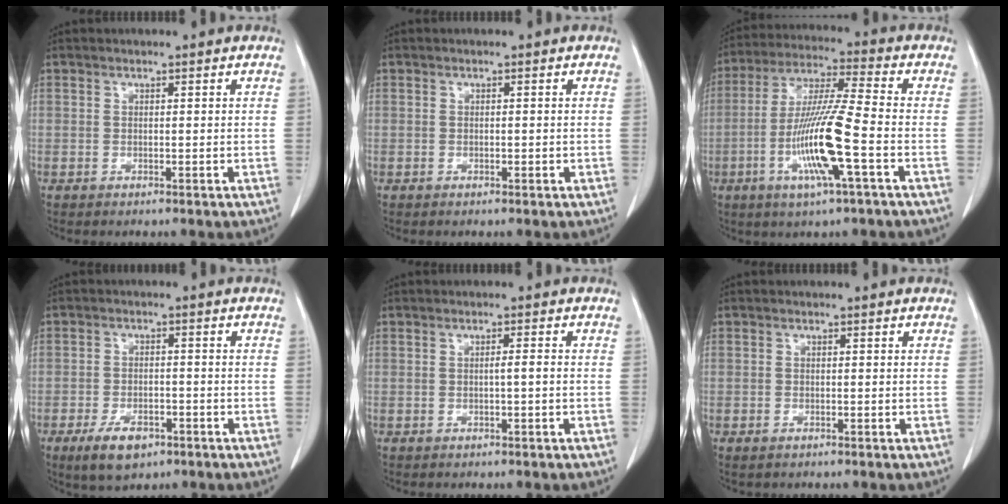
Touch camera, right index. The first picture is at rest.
{"total": 1.0, "force": [-0.2, 0.6, 0.8], "torque": [-0.022, 0.001, 0.001]}
{"total": 14.6, "force": [-4.4, 0.5, 13.9], "torque": [-0.282, -0.012, -0.086]}
{"total": 7.1, "force": [-4.0, 3.7, 4.6], "torque": [-0.088, -0.006, -0.062]}
{"total": 1.7, "force": [-0.1, 0.3, 1.6], "torque": [-0.036, 0.004, 0.002]}
{"total": 1.4, "force": [-0.5, 0.9, 0.9], "torque": [-0.024, -0.001, -0.004]}